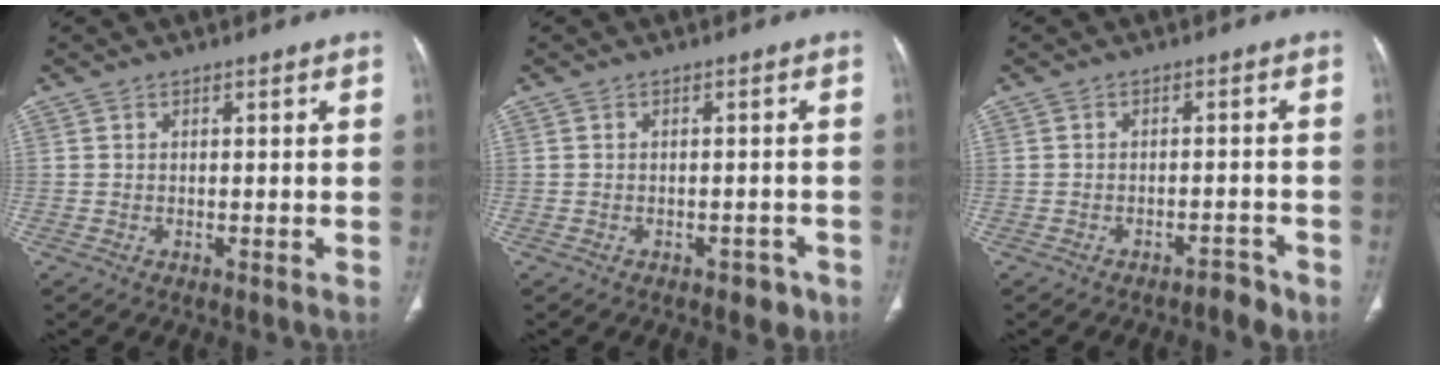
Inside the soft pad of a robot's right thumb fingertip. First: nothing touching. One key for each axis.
{"total": 2.8, "fx": -1.9, "fy": 1.6, "fz": 1.3, "tx": -0.006, "ty": 0.007, "tz": -0.020}
{"total": 2.9, "fx": -2.3, "fy": 1.0, "fz": 1.3, "tx": -0.015, "ty": 0.020, "tz": -0.031}